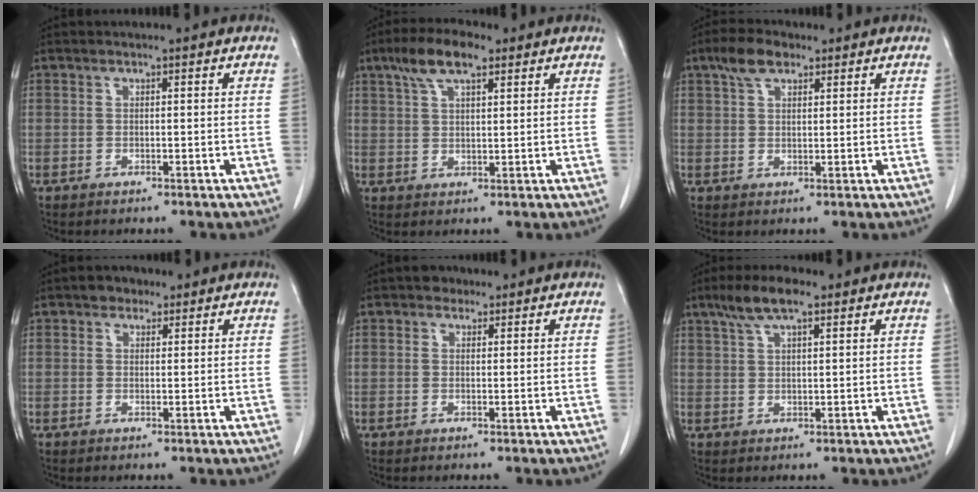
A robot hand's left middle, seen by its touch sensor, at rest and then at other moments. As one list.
[{"total": 7.4, "force": [4.5, 2.3, 5.4], "torque": [-0.108, 0.020, 0.081]}, {"total": 5.0, "force": [3.1, 2.3, 3.1], "torque": [-0.063, 0.015, 0.058]}, {"total": 2.5, "force": [1.6, 1.7, 0.9], "torque": [-0.013, 0.008, 0.021]}, {"total": 2.0, "force": [1.3, 1.4, 0.6], "torque": [-0.008, 0.008, 0.016]}, {"total": 6.3, "force": [4.2, 1.5, 4.5], "torque": [-0.094, 0.017, 0.077]}]